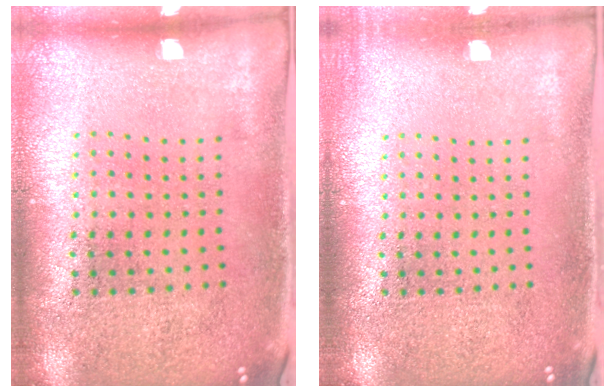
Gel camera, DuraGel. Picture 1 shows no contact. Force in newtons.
{"total": 0.7, "press": 0.7, "slide": 0.0}